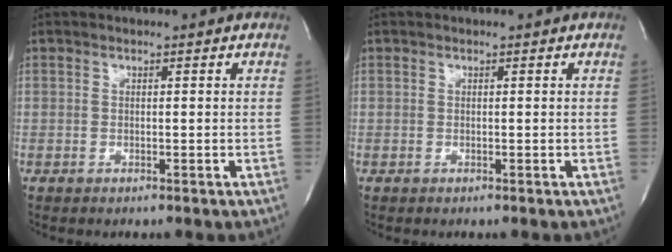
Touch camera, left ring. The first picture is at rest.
{"total": 0.0}